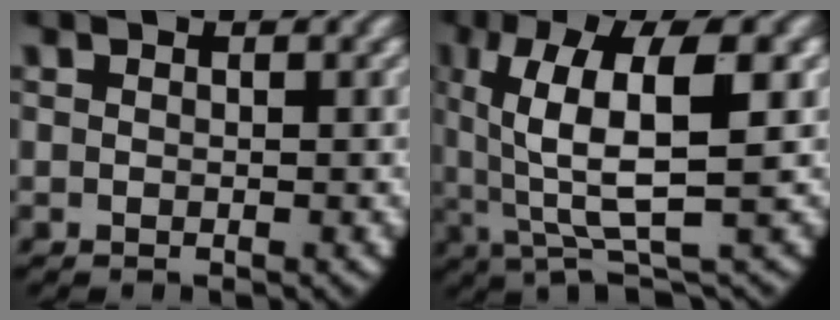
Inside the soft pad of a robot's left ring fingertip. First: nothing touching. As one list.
[{"total": 9.4, "force": [1.1, 4.3, 8.3], "torque": [-0.145, -0.008, 0.023]}]